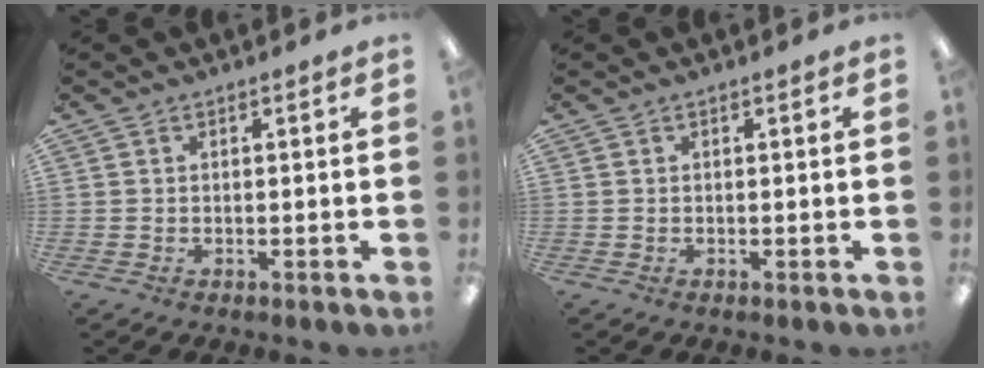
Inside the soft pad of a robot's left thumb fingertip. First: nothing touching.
{"total": 0.0}